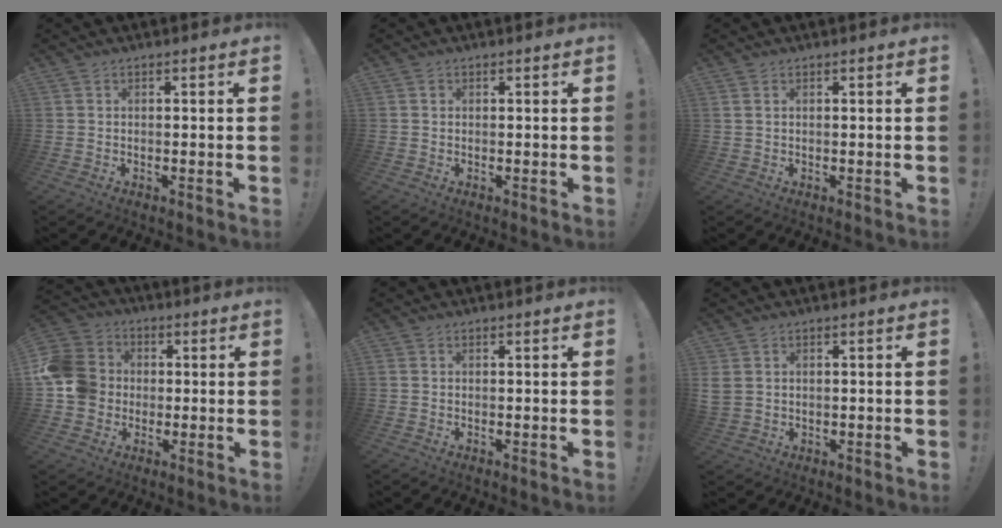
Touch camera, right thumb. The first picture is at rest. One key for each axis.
{"total": 0.6, "fx": 0.0, "fy": 0.6, "fz": 0.1, "tx": 0.004, "ty": 0.000, "tz": 0.000}
{"total": 1.0, "fx": 0.6, "fy": 0.4, "fz": 0.8, "tx": -0.019, "ty": 0.001, "tz": 0.012}
{"total": 12.7, "fx": -0.7, "fy": 11.6, "fz": 5.0, "tx": -0.087, "ty": 0.021, "tz": -0.005}
{"total": 0.8, "fx": 0.0, "fy": 0.7, "fz": 0.2, "tx": -0.005, "ty": 0.003, "tz": 0.001}
{"total": 3.2, "fx": 1.0, "fy": 2.7, "fz": 1.3, "tx": -0.025, "ty": 0.001, "tz": 0.019}